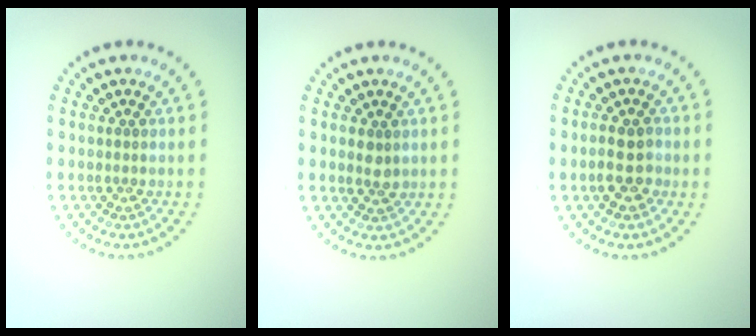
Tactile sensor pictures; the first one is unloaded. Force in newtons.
{"total": 1.5, "press": 1.4, "slide": 0.3}
{"total": 2.6, "press": 2.5, "slide": 0.3}